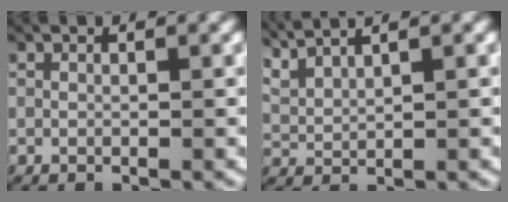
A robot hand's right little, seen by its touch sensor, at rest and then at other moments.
{"total": 4.1, "force": [2.9, 2.1, 2.0], "torque": [-0.054, 0.007, 0.055]}